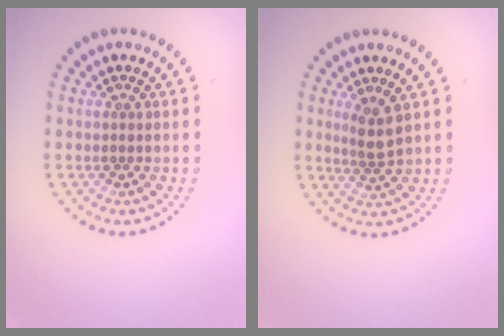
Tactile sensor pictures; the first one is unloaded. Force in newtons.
{"total": 2.2, "press": 1.8, "slide": 1.3}